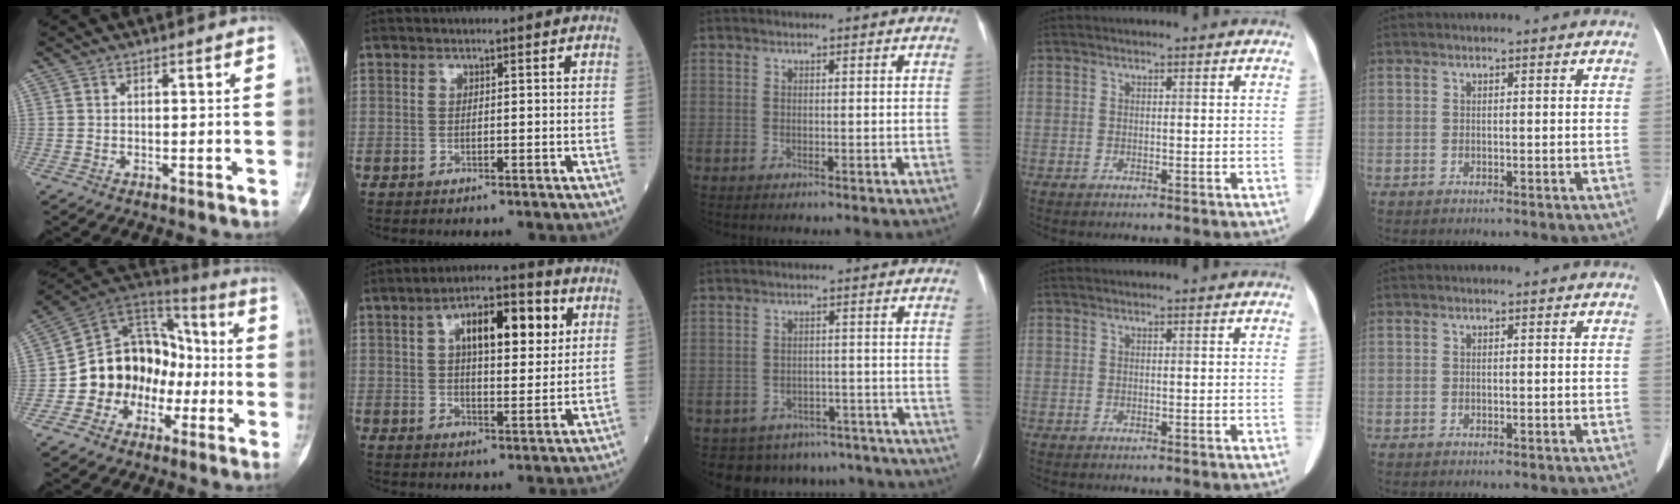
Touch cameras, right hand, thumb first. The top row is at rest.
{"thumb": {"total": 16.2, "force": [-4.8, 13.6, 7.5], "torque": [-0.065, 0.089, -0.086]}, "index": {"total": 11.6, "force": [4.0, 4.3, 10.0], "torque": [-0.159, 0.025, 0.061]}, "middle": {"total": 13.3, "force": [-11.8, 5.9, 1.4], "torque": [-0.016, 0.025, -0.126]}}